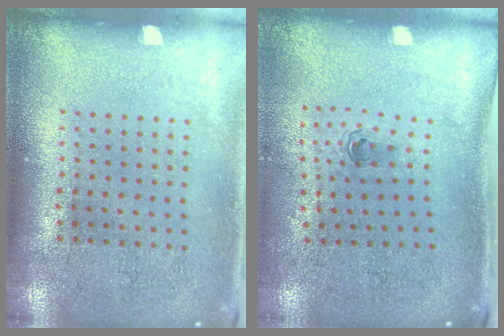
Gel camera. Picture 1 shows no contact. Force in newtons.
{"total": 0.6, "press": 0.3, "slide": 0.5}